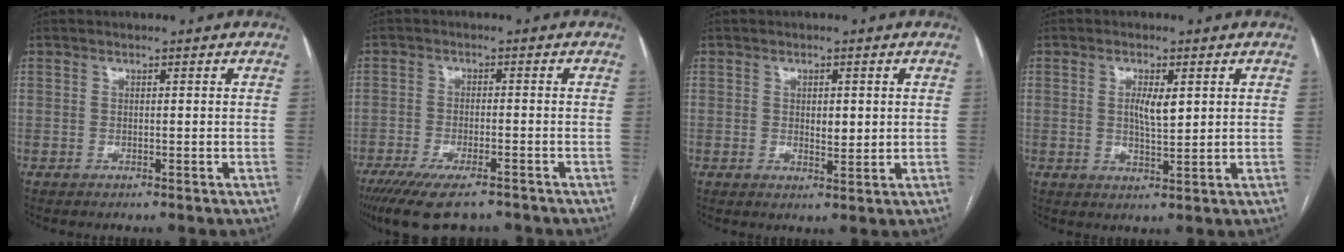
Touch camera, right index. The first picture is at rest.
{"total": 11.1, "force": [-8.4, 2.6, 6.7], "torque": [-0.104, -0.018, -0.132]}
{"total": 2.8, "force": [0.4, 1.2, 2.6], "torque": [-0.040, -0.004, 0.008]}
{"total": 4.1, "force": [1.1, 0.9, 3.8], "torque": [-0.068, -0.004, 0.019]}